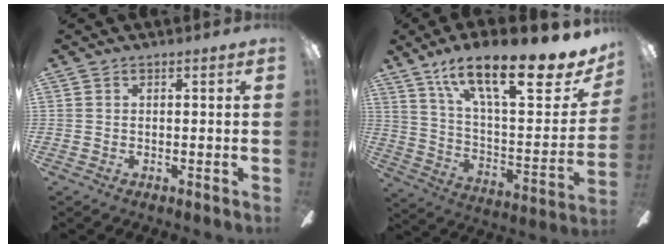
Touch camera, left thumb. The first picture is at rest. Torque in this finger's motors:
{"motor_torque": [0.78, 0.58, 1.52, -1.25, 0.26]}